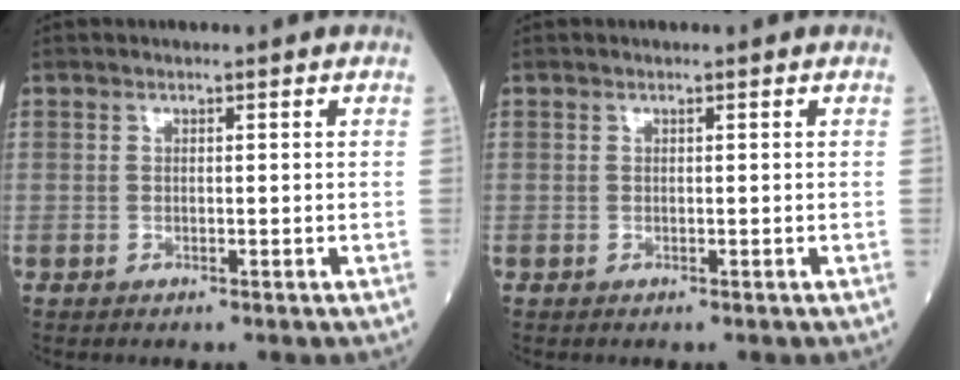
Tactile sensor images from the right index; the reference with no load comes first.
{"total": 0.0}